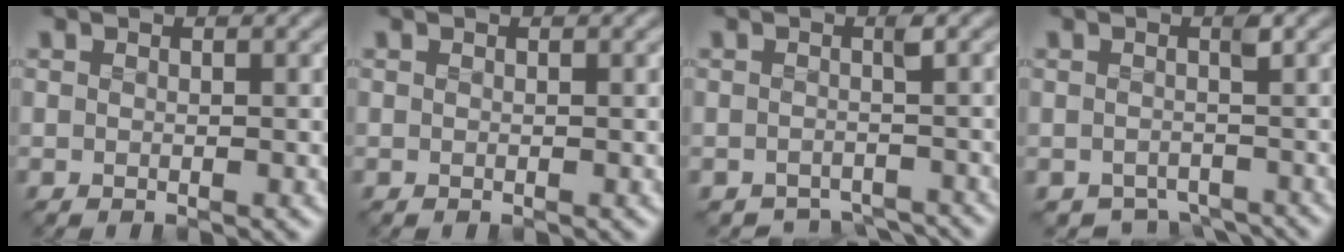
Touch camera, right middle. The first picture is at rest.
{"total": 0.0}
{"total": 3.1, "force": [-2.9, 0.9, 1.0], "torque": [-0.003, -0.013, -0.047]}
{"total": 2.9, "force": [-2.4, 1.2, 1.2], "torque": [-0.005, -0.013, -0.042]}